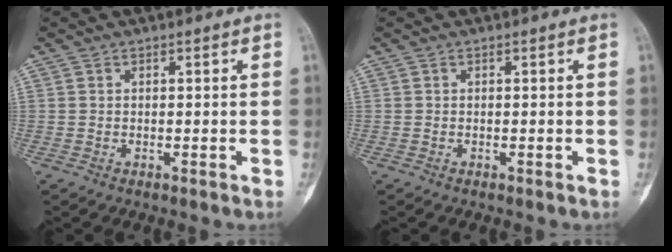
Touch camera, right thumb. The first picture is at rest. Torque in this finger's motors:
{"motor_torque": [-0.16, -0.05, -0.10, 0.01, 0.10]}